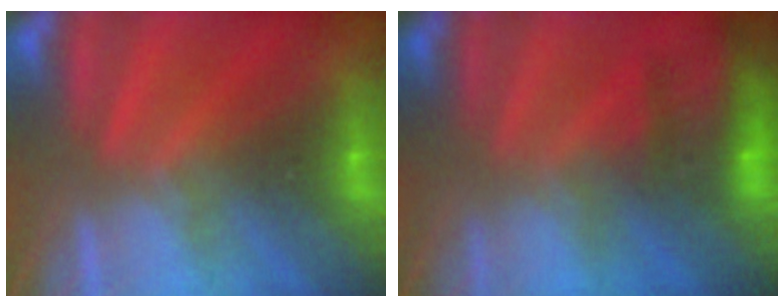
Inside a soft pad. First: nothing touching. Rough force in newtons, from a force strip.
{"total": 7.9}